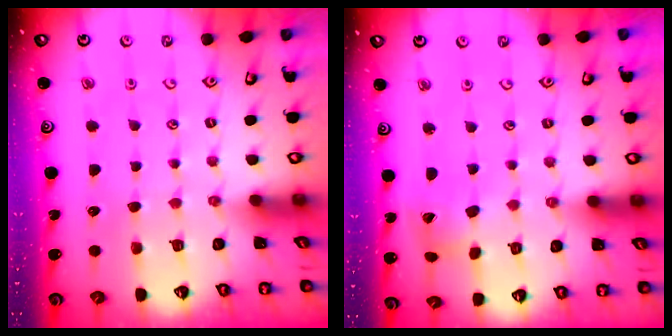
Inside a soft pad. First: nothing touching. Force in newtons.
{"total": 8.1, "press": 8.1, "slide": 1.1}